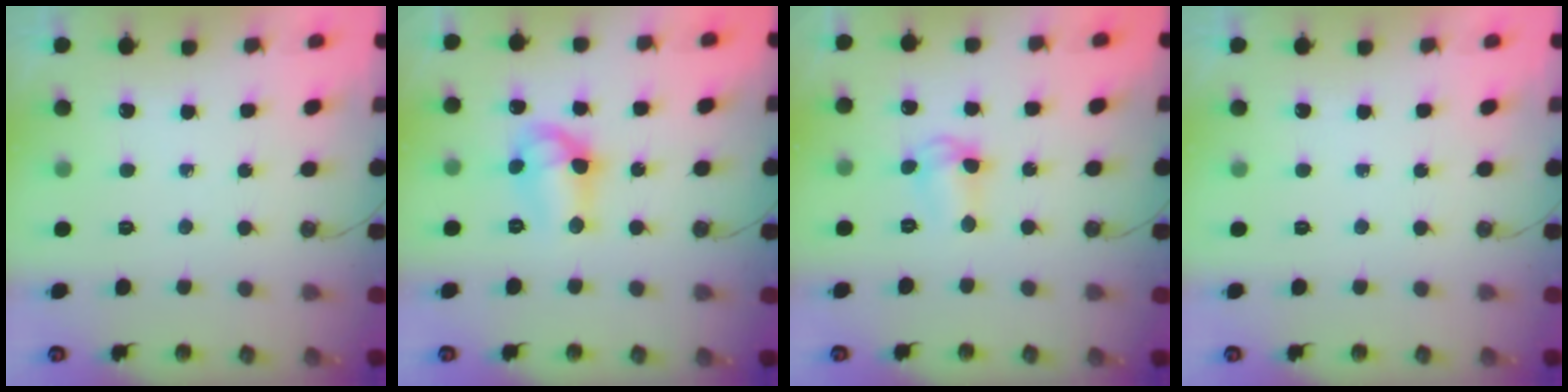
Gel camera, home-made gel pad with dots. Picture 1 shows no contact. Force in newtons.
{"total": 10.0, "press": 10.0, "slide": 0.5}
{"total": 6.4, "press": 5.5, "slide": 3.3}
{"total": 0.0}